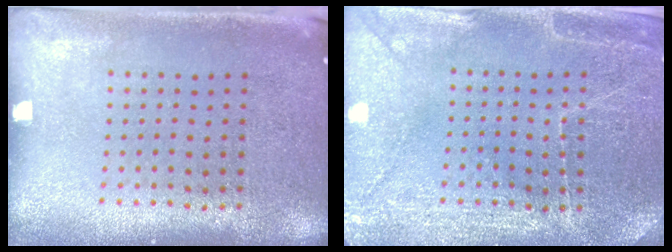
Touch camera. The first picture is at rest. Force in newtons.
{"total": 2.9, "press": 2.9, "slide": 0.2}